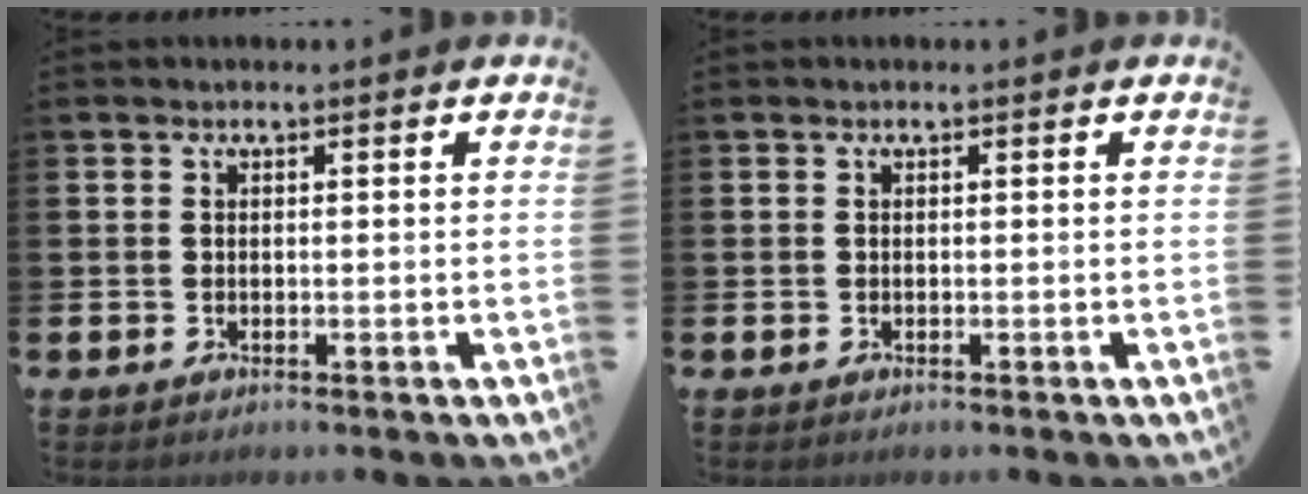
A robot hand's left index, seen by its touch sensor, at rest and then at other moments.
{"total": 0.0}